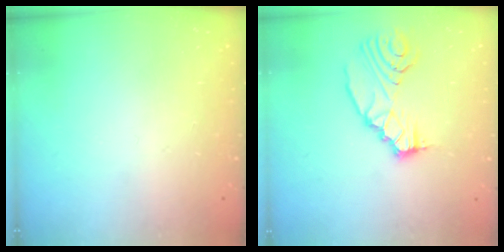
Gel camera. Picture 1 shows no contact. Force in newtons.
{"total": 10.0, "press": 9.3, "slide": 3.7}